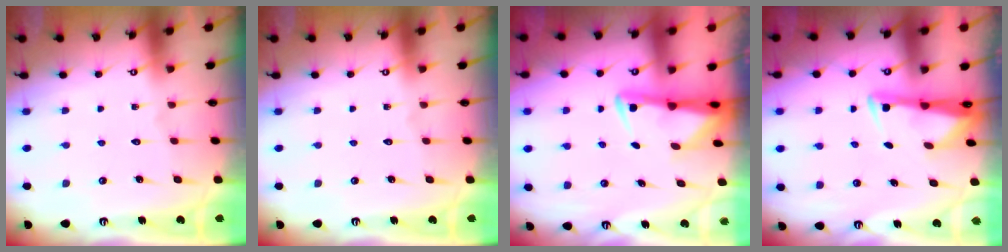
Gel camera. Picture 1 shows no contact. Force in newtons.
{"total": 0.0}
{"total": 3.0, "press": 2.9, "slide": 0.4}
{"total": 3.4, "press": 3.3, "slide": 0.9}